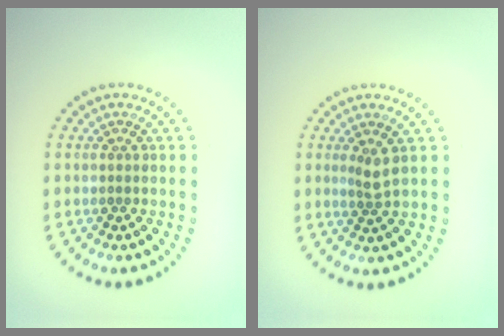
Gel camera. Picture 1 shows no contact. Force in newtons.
{"total": 1.4, "press": 1.0, "slide": 0.9}